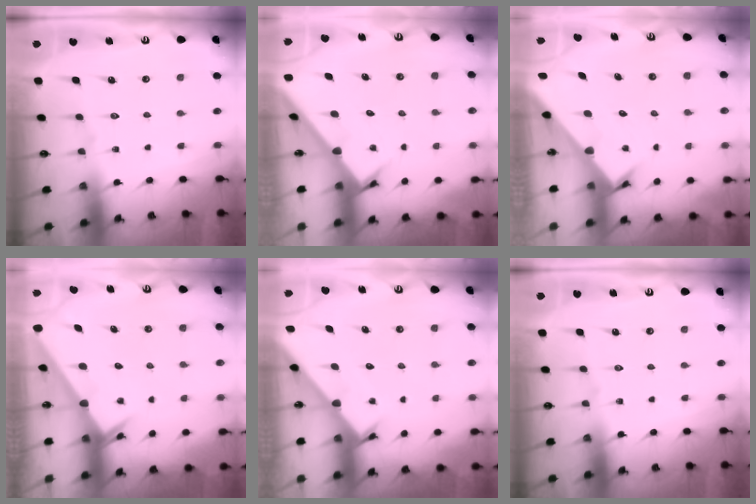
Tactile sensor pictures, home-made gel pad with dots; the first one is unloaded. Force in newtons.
{"total": 2.8, "press": 2.8, "slide": 0.2}
{"total": 2.7, "press": 2.7, "slide": 0.3}
{"total": 2.5, "press": 2.5, "slide": 0.1}
{"total": 2.4, "press": 2.4, "slide": 0.3}
{"total": 0.0}